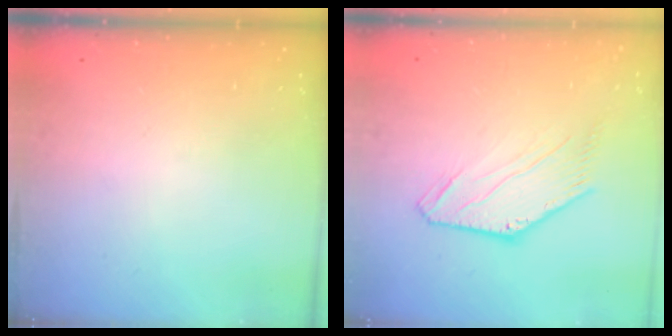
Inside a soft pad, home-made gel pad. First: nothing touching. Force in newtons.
{"total": 5.1, "press": 5.1, "slide": 0.6}